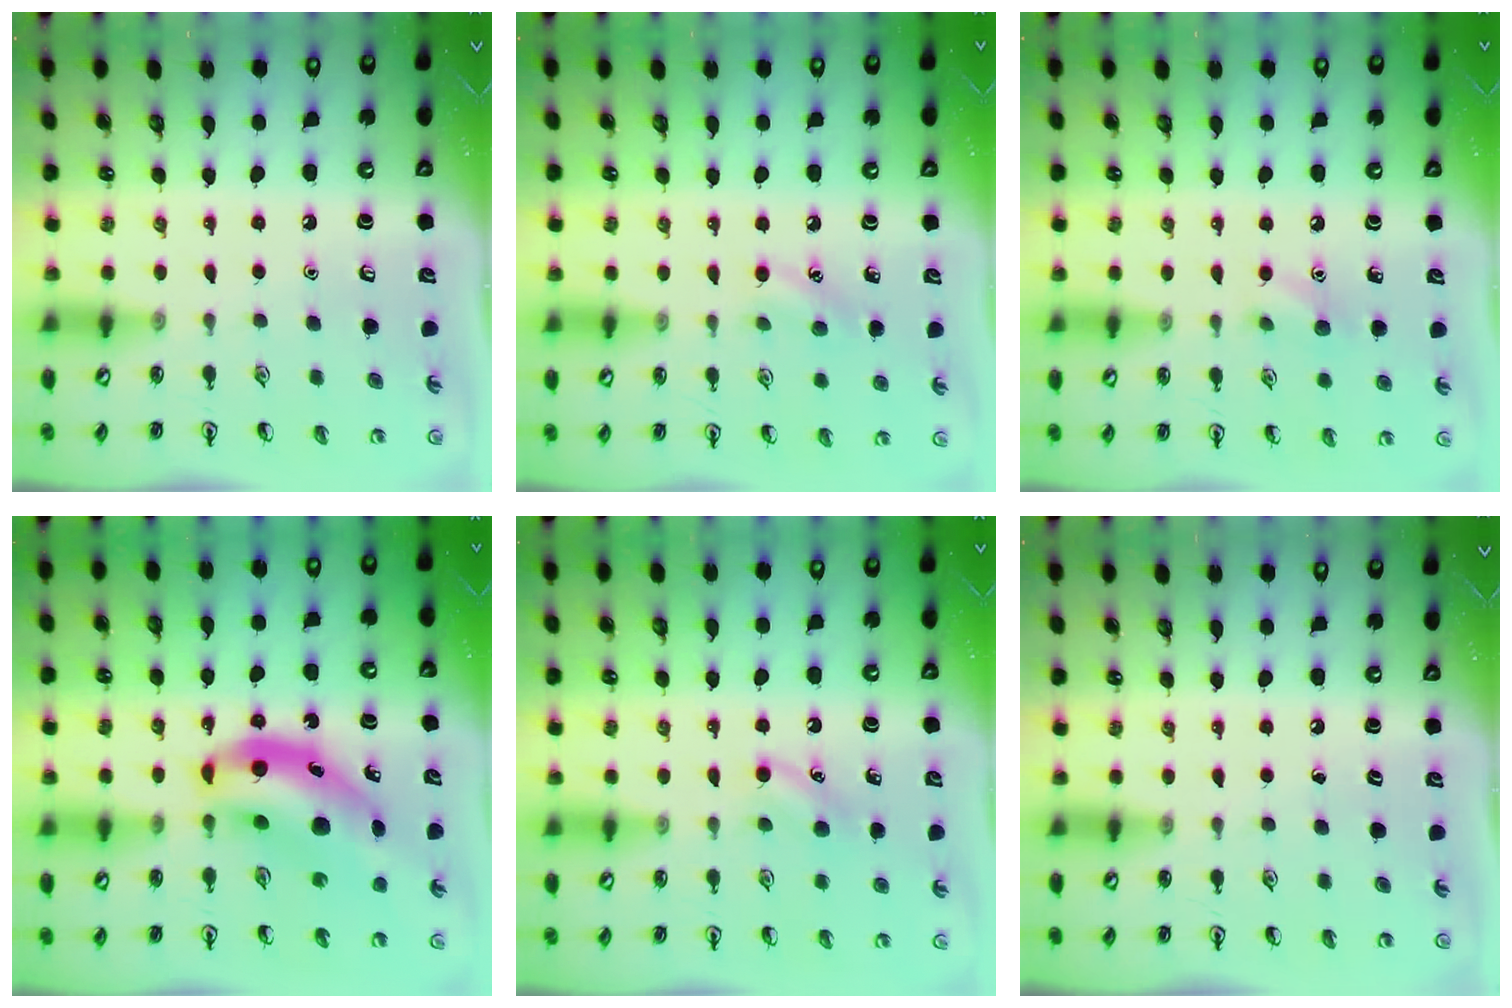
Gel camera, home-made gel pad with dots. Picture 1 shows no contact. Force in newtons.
{"total": 6.9, "press": 6.6, "slide": 2.0}
{"total": 6.2, "press": 5.9, "slide": 1.9}
{"total": 12.8, "press": 12.2, "slide": 3.9}
{"total": 5.5, "press": 5.3, "slide": 1.6}
{"total": 0.0}